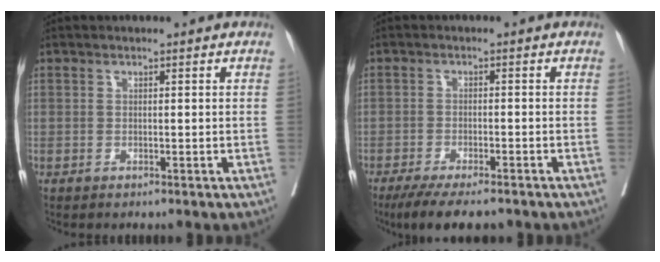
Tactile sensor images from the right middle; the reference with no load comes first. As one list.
[{"total": 8.8, "force": [-7.1, 2.0, 4.8], "torque": [-0.065, -0.012, -0.110]}]